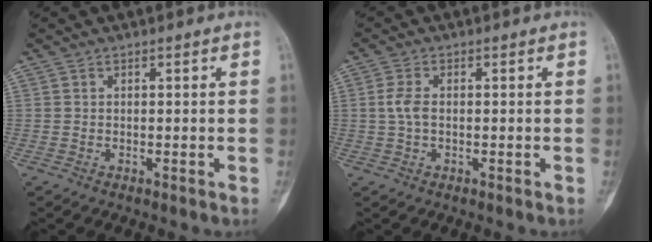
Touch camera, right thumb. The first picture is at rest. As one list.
[{"total": 3.0, "force": [0.0, 1.6, 2.5], "torque": [-0.059, 0.005, -0.003]}]